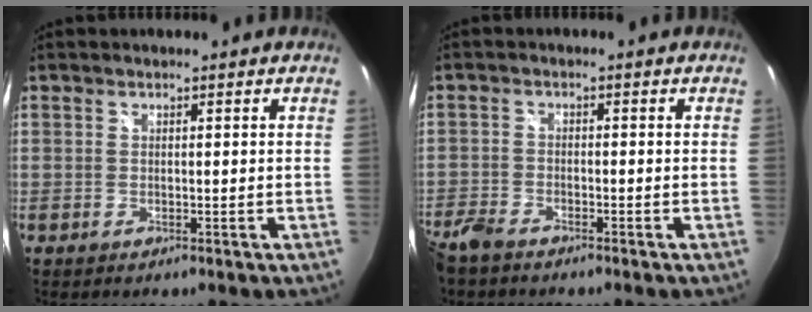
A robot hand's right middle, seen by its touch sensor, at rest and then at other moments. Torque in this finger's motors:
{"motor_torque": [0.13, -0.11, 0.06, 0.03]}